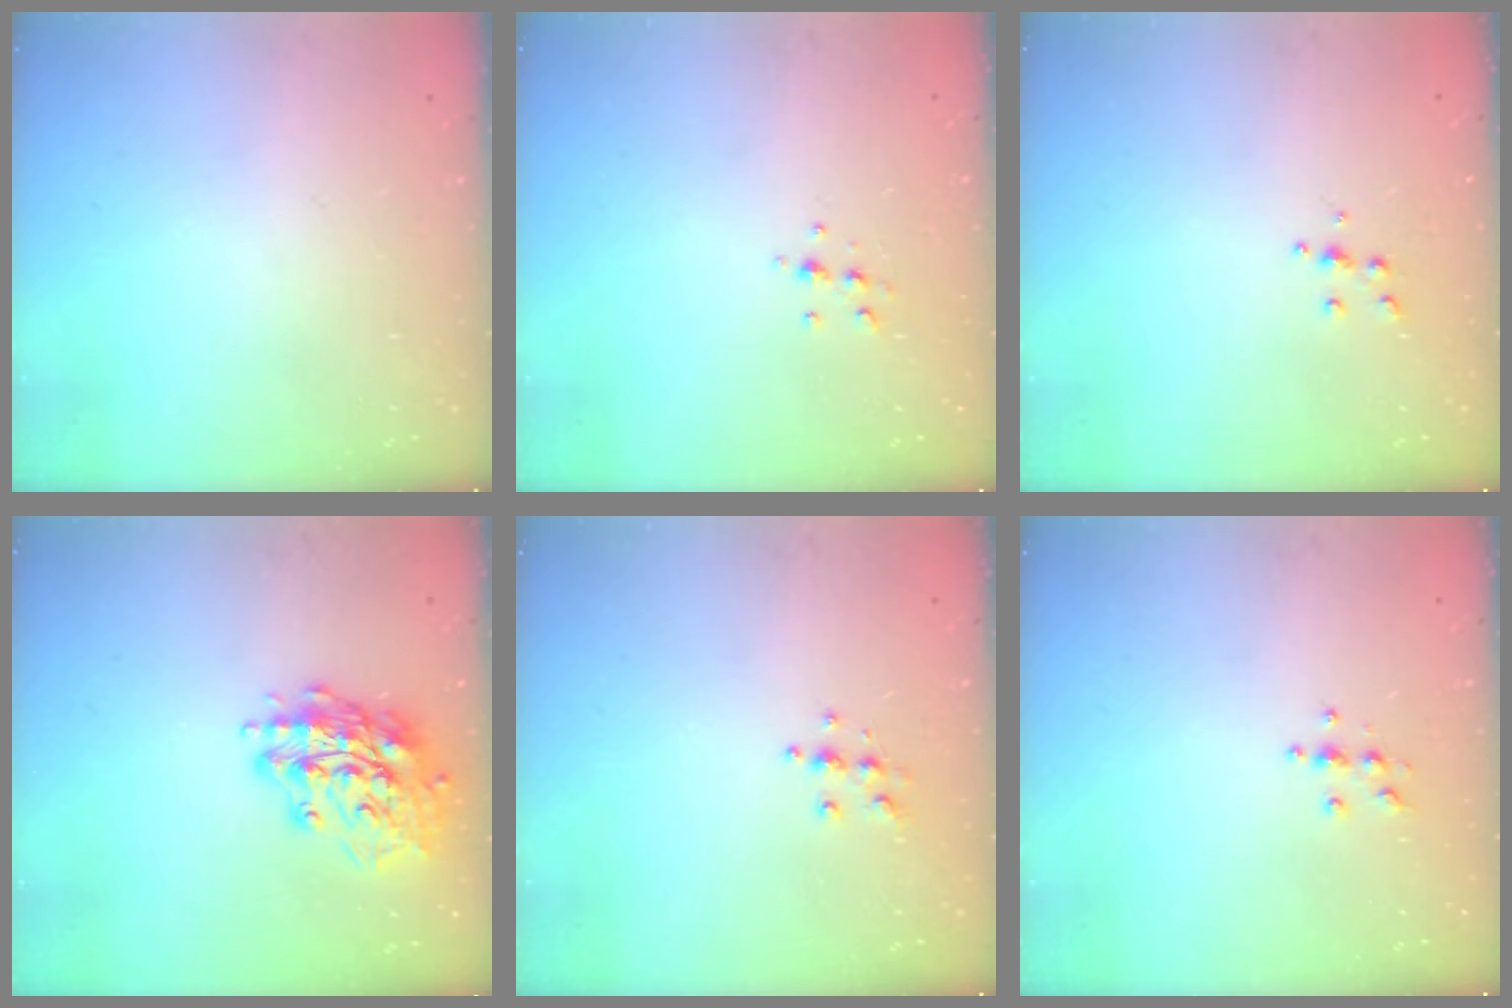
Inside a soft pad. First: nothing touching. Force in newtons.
{"total": 5.4, "press": 5.2, "slide": 1.3}
{"total": 4.3, "press": 4.3, "slide": 0.5}
{"total": 15.7, "press": 15.6, "slide": 2.4}
{"total": 5.6, "press": 5.5, "slide": 1.3}
{"total": 3.9, "press": 3.9, "slide": 0.5}